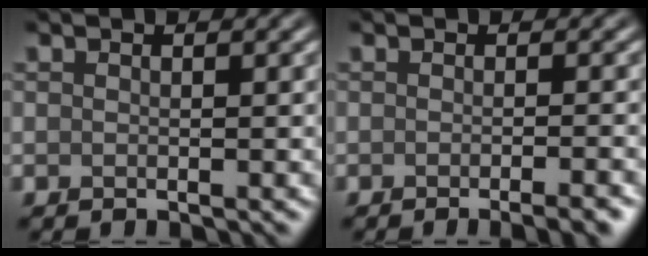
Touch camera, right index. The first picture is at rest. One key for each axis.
{"total": 3.4, "fx": -1.8, "fy": 0.9, "fz": 2.7, "tx": -0.012, "ty": 0.005, "tz": -0.023}